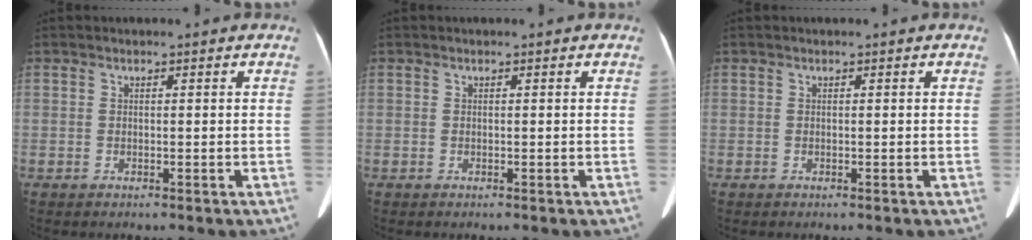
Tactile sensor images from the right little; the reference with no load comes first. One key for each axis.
{"total": 0.0}
{"total": 0.0}